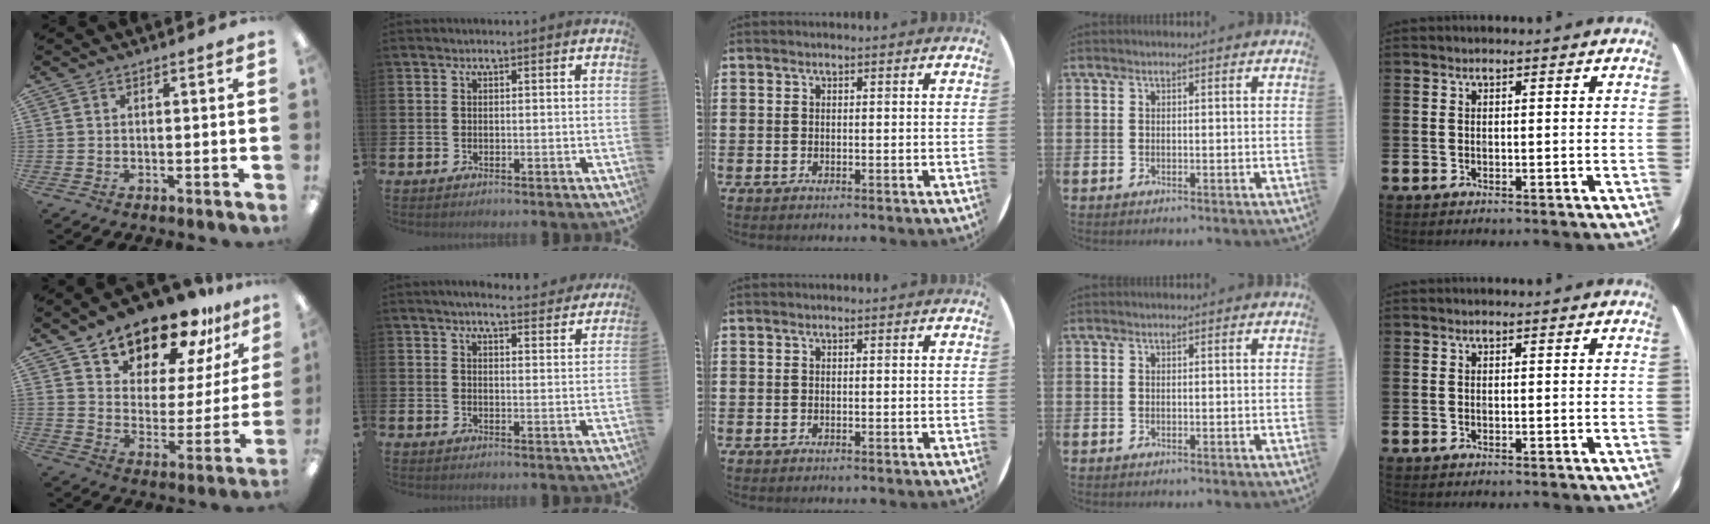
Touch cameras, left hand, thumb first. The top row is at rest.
{"thumb": {"total": 16.5, "force": [14.7, 6.0, 4.2], "torque": [-0.078, -0.125, 0.264]}, "index": {"total": 4.5, "force": [4.3, 0.3, 1.1], "torque": [-0.022, -0.024, 0.076]}}